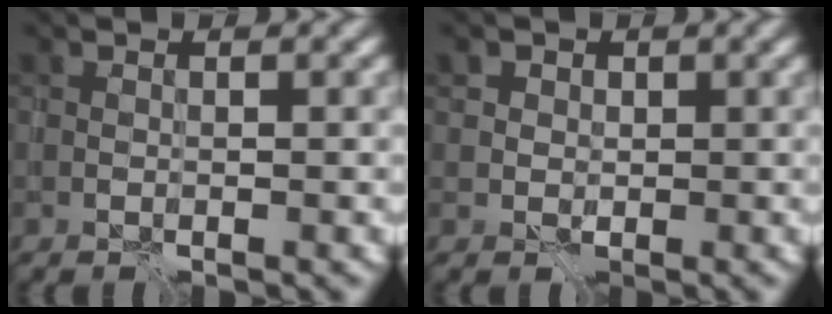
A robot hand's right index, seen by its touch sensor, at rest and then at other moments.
{"total": 2.3, "force": [1.0, 1.9, 0.7], "torque": [-0.009, 0.008, 0.020]}